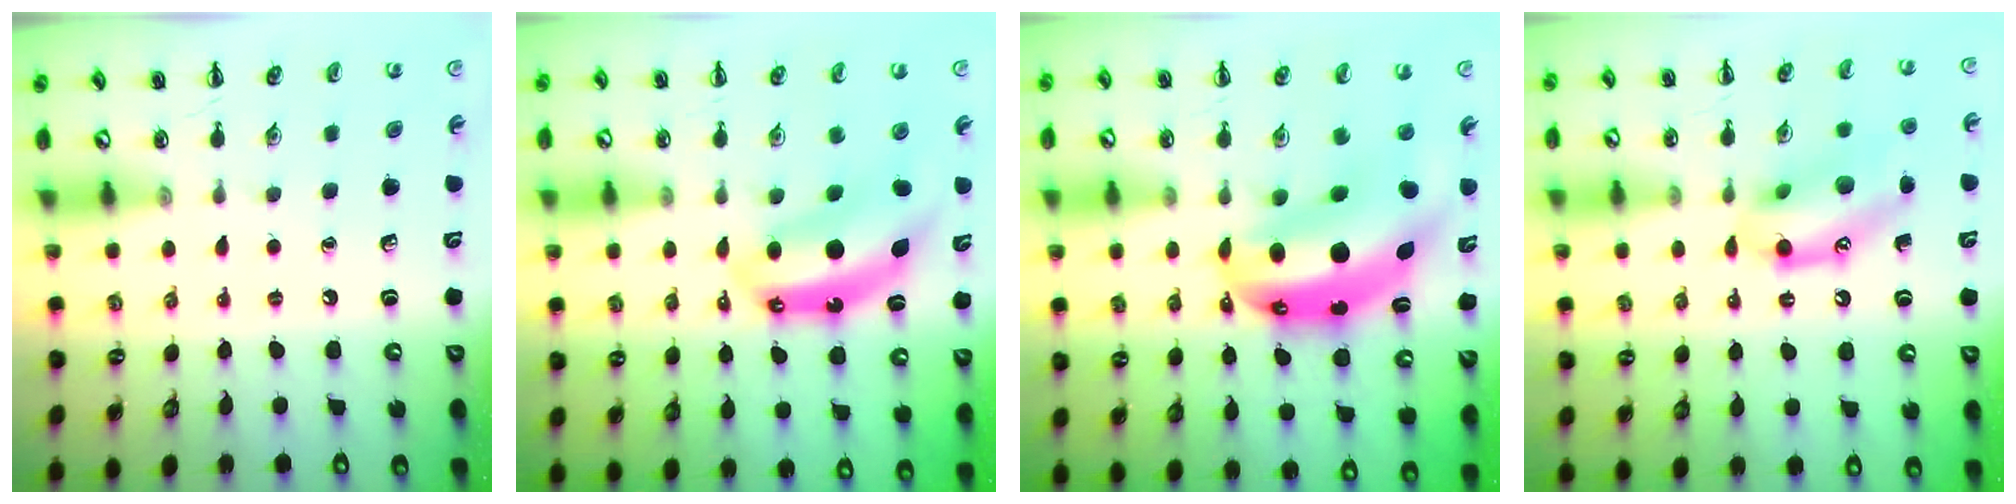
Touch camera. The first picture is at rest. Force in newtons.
{"total": 8.1, "press": 7.9, "slide": 2.0}
{"total": 12.6, "press": 12.1, "slide": 3.4}
{"total": 14.8, "press": 14.6, "slide": 2.3}